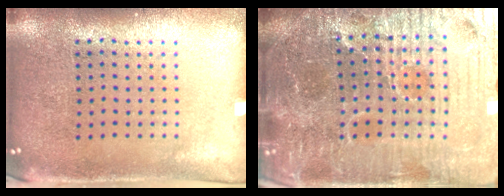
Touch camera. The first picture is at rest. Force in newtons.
{"total": 6.6, "press": 6.1, "slide": 2.7}